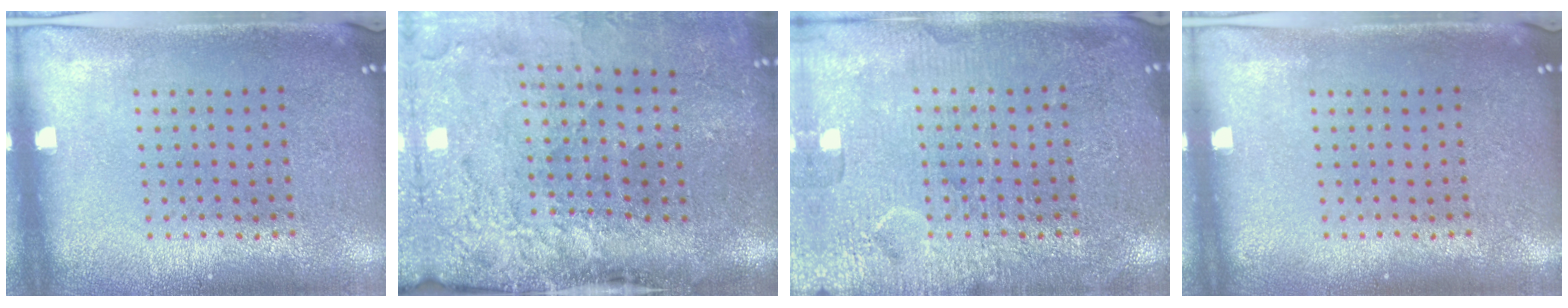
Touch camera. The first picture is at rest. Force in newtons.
{"total": 4.7, "press": 3.6, "slide": 3.0}
{"total": 5.8, "press": 5.7, "slide": 0.8}
{"total": 0.0}